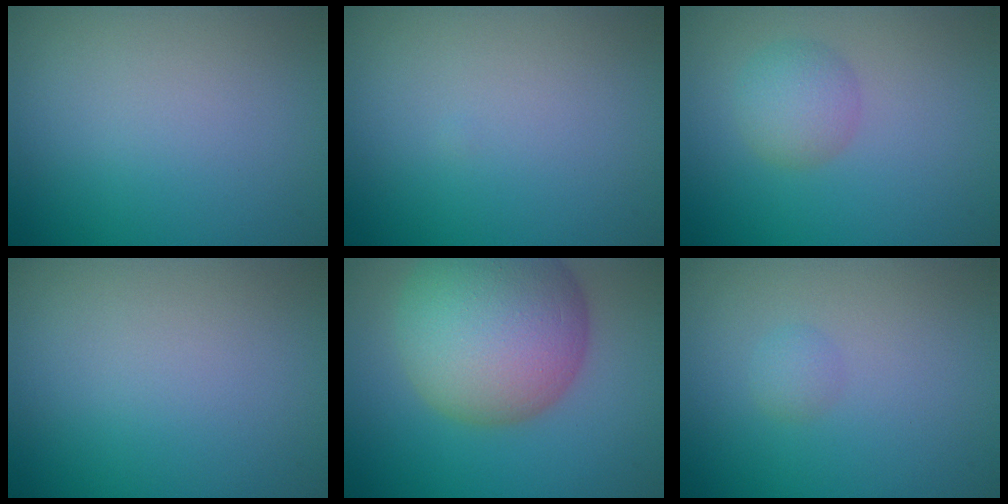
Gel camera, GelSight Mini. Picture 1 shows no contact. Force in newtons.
{"total": 0.0}
{"total": 2.5, "press": 2.5, "slide": 0.1}
{"total": 0.0}
{"total": 12.3, "press": 12.3, "slide": 1.0}
{"total": 1.0, "press": 1.0, "slide": 0.1}